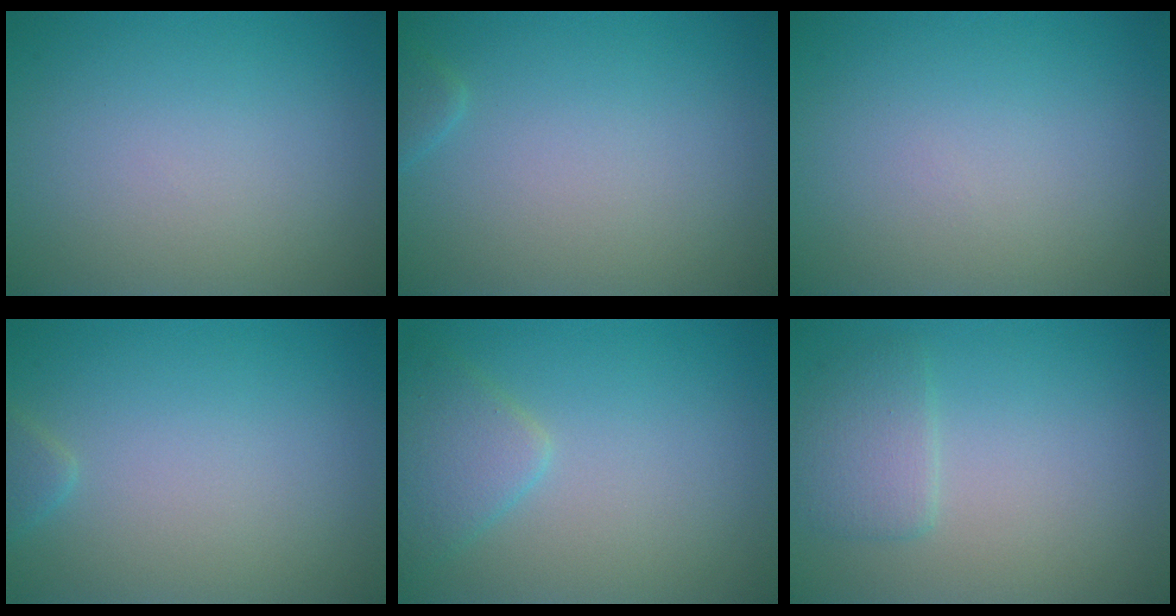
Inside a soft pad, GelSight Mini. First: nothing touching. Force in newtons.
{"total": 0.9, "press": 0.9, "slide": 0.0}
{"total": 0.0}
{"total": 1.0, "press": 1.0, "slide": 0.1}
{"total": 2.9, "press": 2.9, "slide": 0.0}
{"total": 2.3, "press": 2.2, "slide": 0.3}